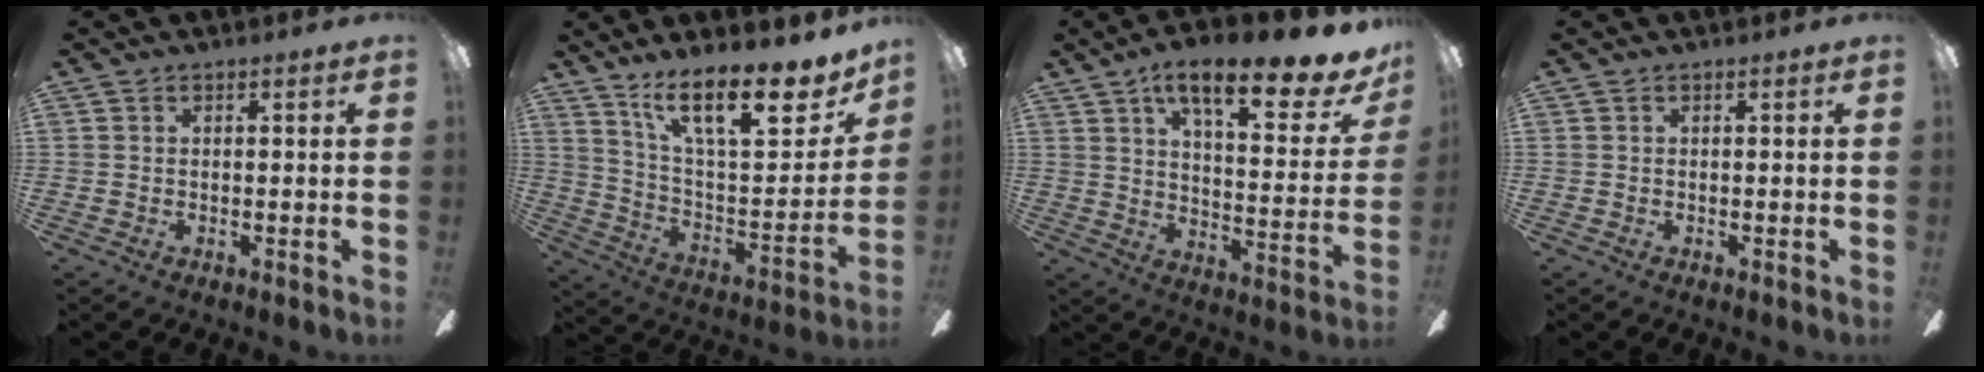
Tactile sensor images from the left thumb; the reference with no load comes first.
{"total": 20.4, "force": [13.8, 6.6, 13.5], "torque": [-0.203, -0.099, 0.230]}
{"total": 17.7, "force": [12.1, 5.3, 11.8], "torque": [-0.182, -0.073, 0.196]}
{"total": 0.0}